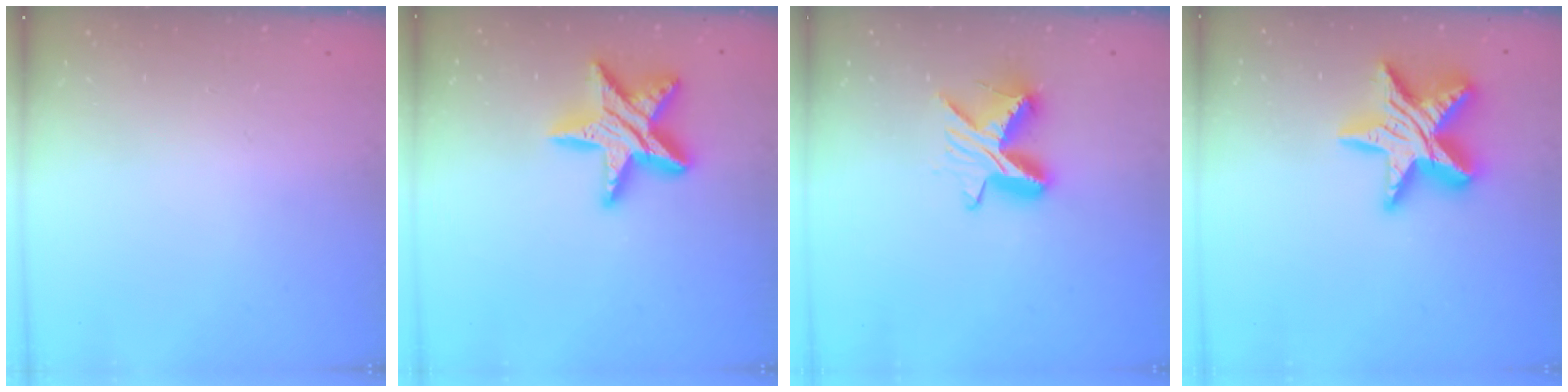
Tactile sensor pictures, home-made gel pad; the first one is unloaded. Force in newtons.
{"total": 16.9, "press": 16.8, "slide": 1.4}
{"total": 9.7, "press": 9.7, "slide": 0.6}
{"total": 18.5, "press": 18.4, "slide": 1.2}